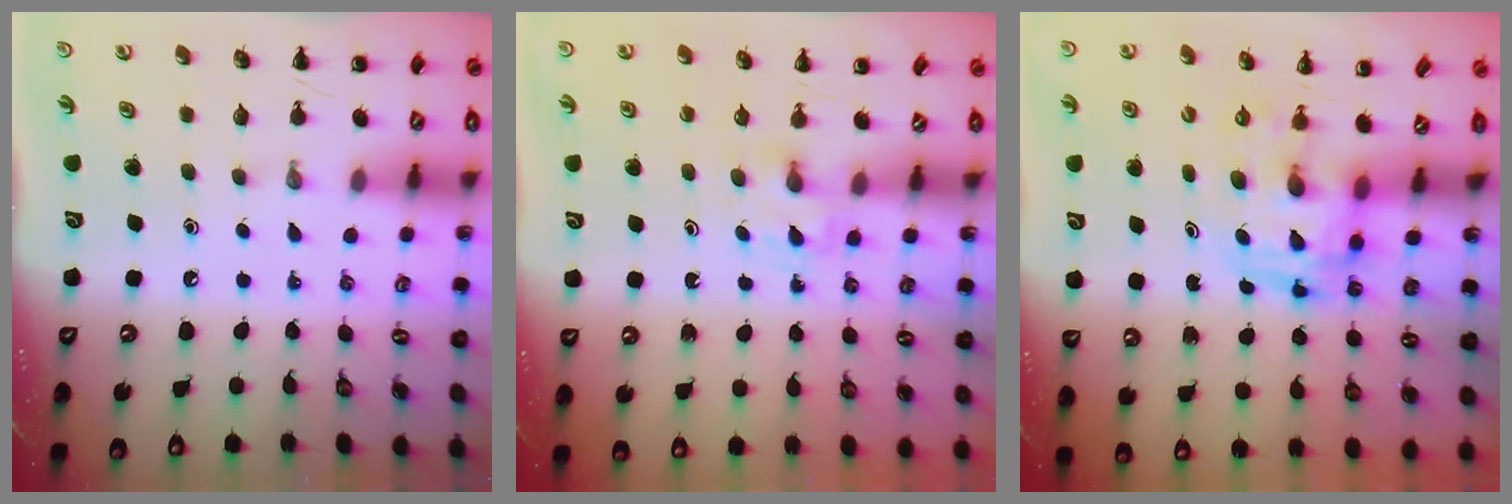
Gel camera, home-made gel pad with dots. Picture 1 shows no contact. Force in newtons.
{"total": 3.5, "press": 3.4, "slide": 1.0}
{"total": 3.4, "press": 3.4, "slide": 0.6}